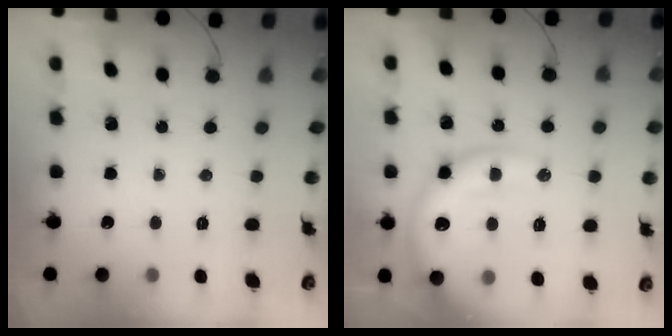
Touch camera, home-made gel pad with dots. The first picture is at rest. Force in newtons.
{"total": 15.0, "press": 14.9, "slide": 2.2}